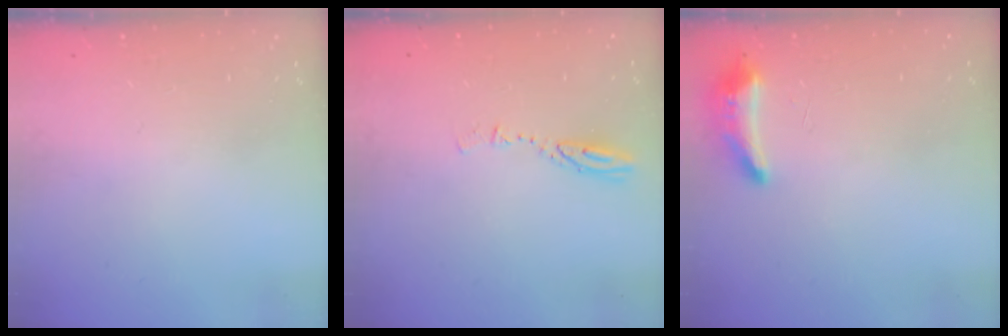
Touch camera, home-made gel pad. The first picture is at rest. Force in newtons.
{"total": 4.0, "press": 4.0, "slide": 0.3}
{"total": 8.3, "press": 8.1, "slide": 1.8}